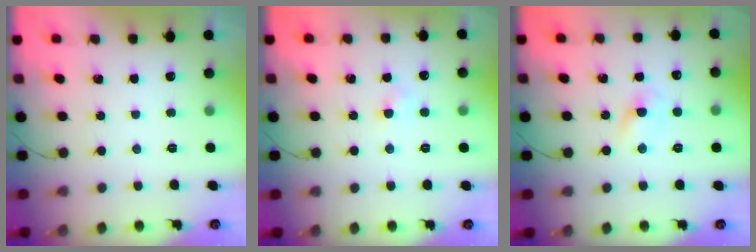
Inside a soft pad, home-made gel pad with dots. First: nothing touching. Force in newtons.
{"total": 2.9, "press": 2.7, "slide": 1.1}
{"total": 2.4, "press": 2.2, "slide": 1.0}